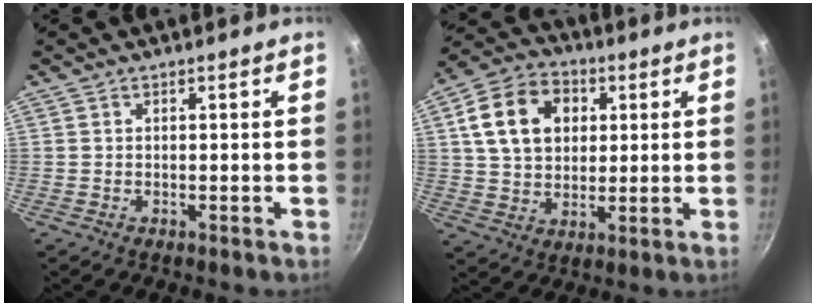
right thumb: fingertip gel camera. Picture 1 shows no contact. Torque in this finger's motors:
{"motor_torque": [-0.34, 0.68, 0.31, 0.13, 0.09]}